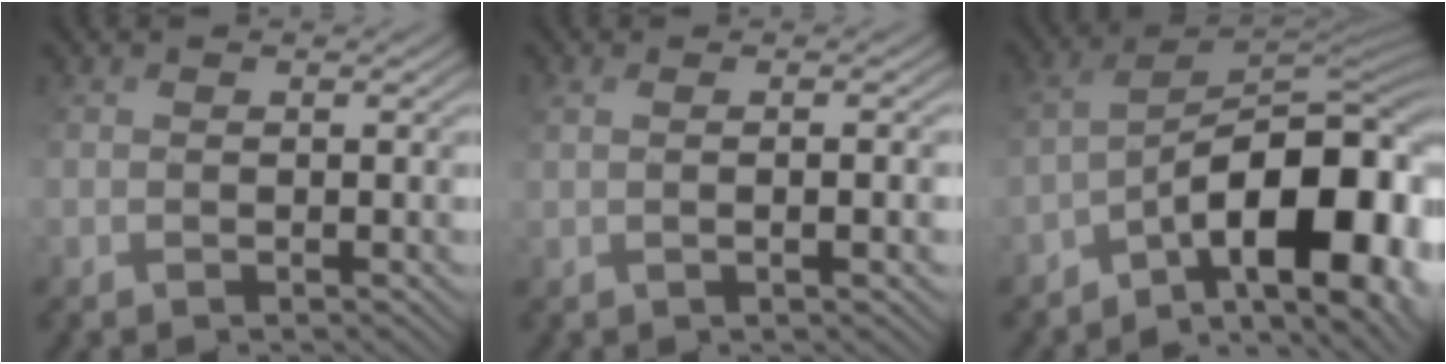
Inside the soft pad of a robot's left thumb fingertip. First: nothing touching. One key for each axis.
{"total": 2.8, "fx": 0.5, "fy": 0.7, "fz": 2.7, "tx": -0.036, "ty": 0.003, "tz": 0.010}
{"total": 13.9, "fx": -6.1, "fy": 5.7, "fz": 11.1, "tx": -0.166, "ty": 0.006, "tz": -0.093}